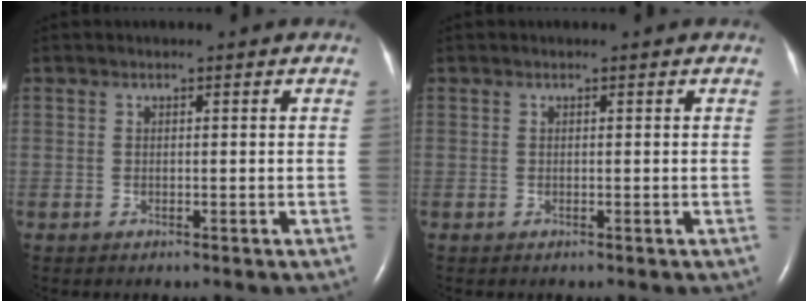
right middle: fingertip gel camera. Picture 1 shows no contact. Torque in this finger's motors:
{"motor_torque": [0.18, -0.10, -0.04, 0.00]}